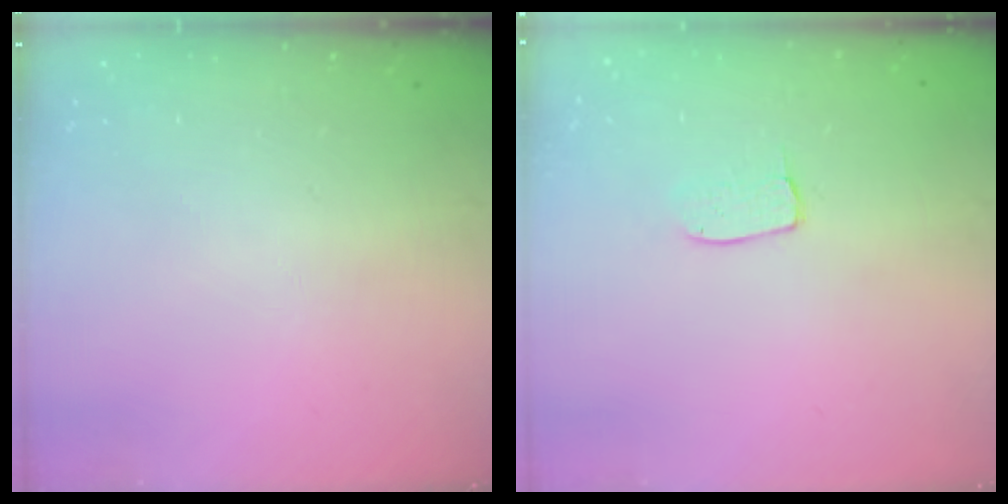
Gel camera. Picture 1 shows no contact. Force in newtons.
{"total": 4.2, "press": 4.2, "slide": 0.2}